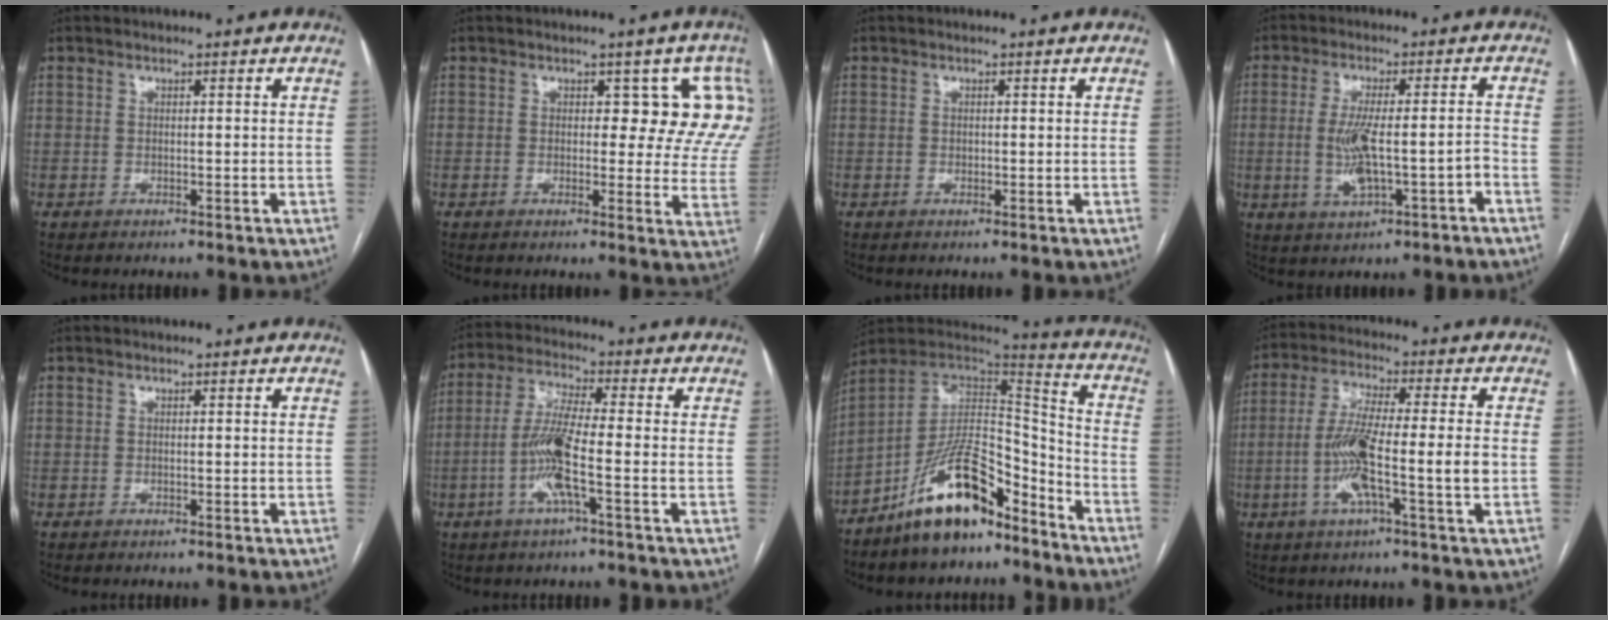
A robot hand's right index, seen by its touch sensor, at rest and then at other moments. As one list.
[{"total": 8.6, "force": [3.7, 4.6, 6.2], "torque": [-0.047, 0.003, 0.020]}, {"total": 0.0}, {"total": 8.2, "force": [-2.3, 1.5, 7.7], "torque": [-0.149, 0.010, -0.032]}, {"total": 0.0}, {"total": 8.6, "force": [-2.4, 0.0, 8.2], "torque": [-0.170, -0.002, -0.053]}, {"total": 16.1, "force": [-12.1, 3.4, 10.1], "torque": [-0.182, 0.026, -0.215]}, {"total": 10.5, "force": [-2.2, 0.0, 10.2], "torque": [-0.199, 0.000, -0.048]}]